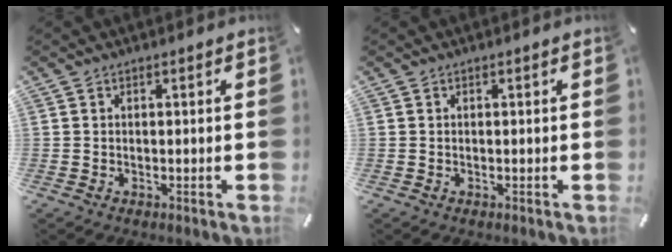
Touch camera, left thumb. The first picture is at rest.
{"total": 0.0}